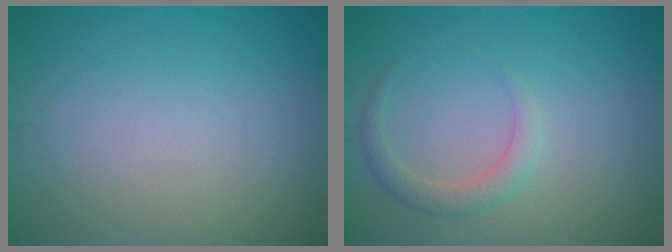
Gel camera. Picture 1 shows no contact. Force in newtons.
{"total": 1.9, "press": 1.9, "slide": 0.1}